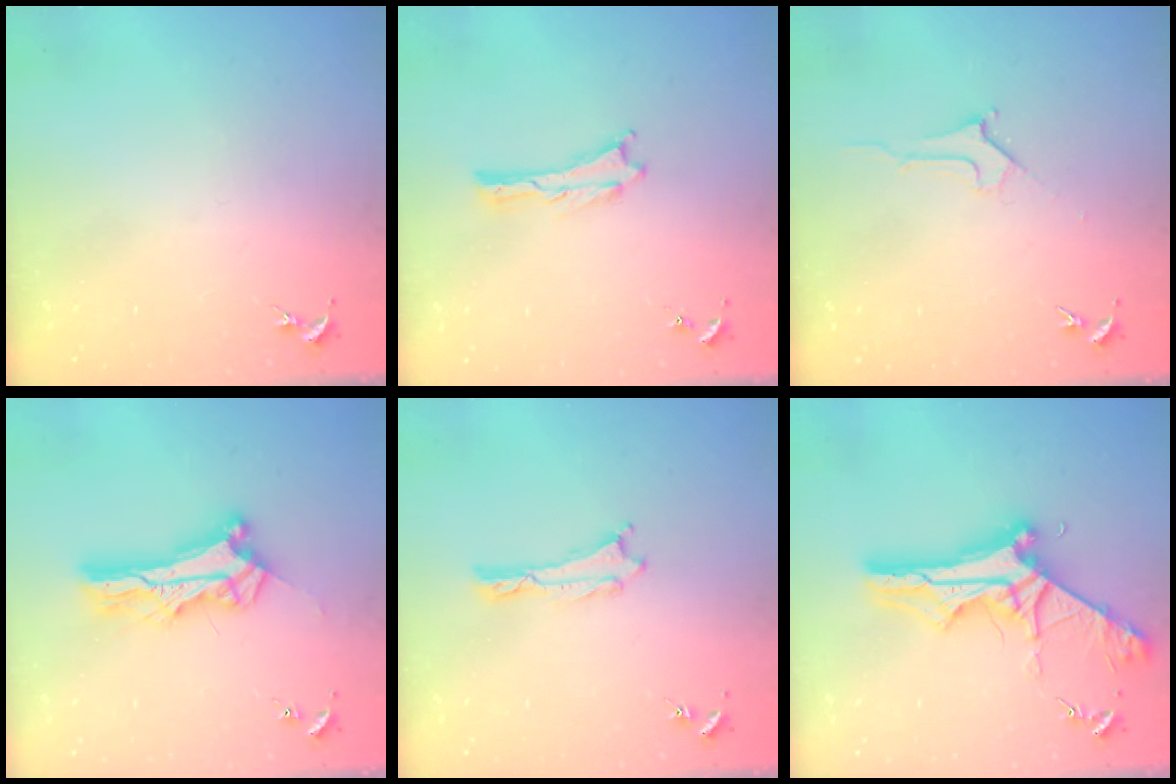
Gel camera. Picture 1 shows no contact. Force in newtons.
{"total": 0.0}
{"total": 2.8, "press": 2.8, "slide": 0.4}
{"total": 9.8, "press": 9.8, "slide": 0.8}
{"total": 0.0}
{"total": 9.4, "press": 9.4, "slide": 1.0}